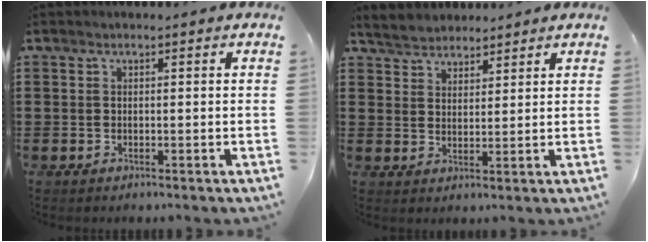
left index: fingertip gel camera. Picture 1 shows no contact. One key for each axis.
{"total": 3.5, "fx": 3.3, "fy": 1.4, "fz": -0.1, "tx": -0.014, "ty": -0.002, "tz": 0.062}